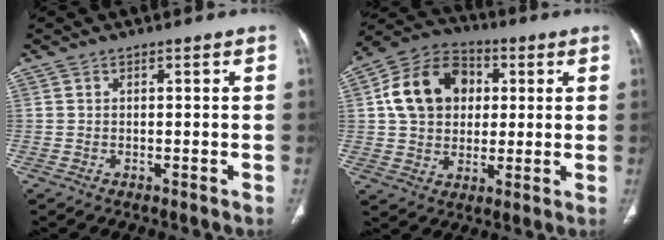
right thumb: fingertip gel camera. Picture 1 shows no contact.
{"total": 15.2, "force": [2.9, 11.8, 9.1], "torque": [-0.135, 0.014, 0.043]}